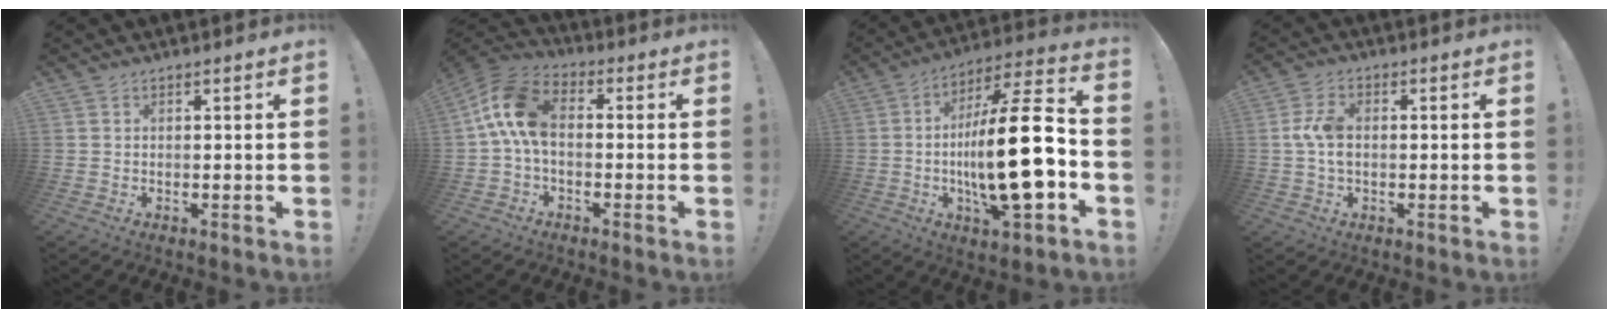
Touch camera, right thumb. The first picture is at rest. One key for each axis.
{"total": 12.4, "fx": 0.7, "fy": 7.4, "fz": 10.0, "tx": -0.193, "ty": 0.013, "tz": 0.017}
{"total": 23.5, "fx": -4.0, "fy": 6.3, "fz": 22.3, "tx": -0.389, "ty": 0.012, "tz": -0.073}
{"total": 6.7, "fx": 0.0, "fy": 4.3, "fz": 5.2, "tx": -0.107, "ty": 0.007, "tz": -0.001}